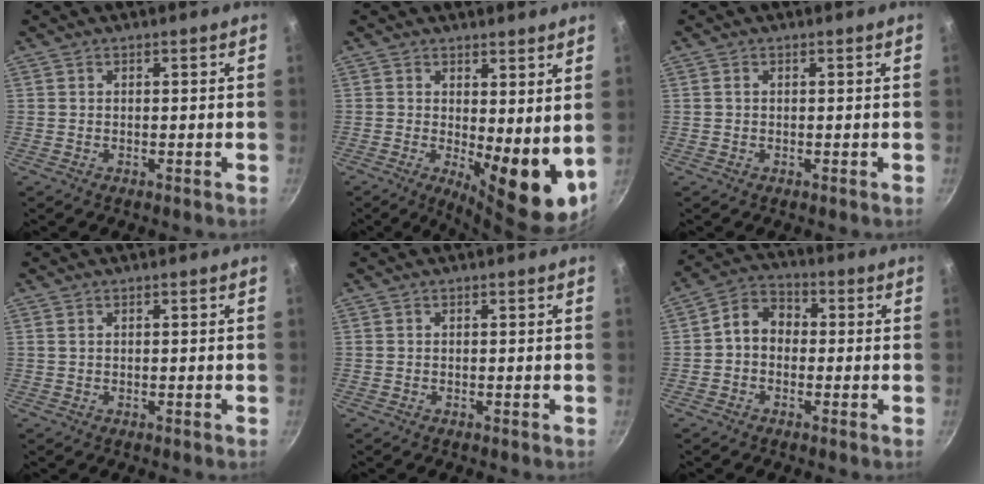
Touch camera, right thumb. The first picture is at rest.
{"total": 10.7, "force": [0.6, 4.0, 9.9], "torque": [-0.111, -0.022, 0.017]}
{"total": 0.5, "force": [0.0, 0.4, 0.3], "torque": [-0.004, 0.004, 0.000]}
{"total": 0.5, "force": [0.3, 0.3, 0.3], "torque": [-0.007, 0.001, 0.005]}
{"total": 0.0}
{"total": 6.7, "force": [-0.4, 5.3, 4.1], "torque": [-0.045, 0.025, -0.027]}